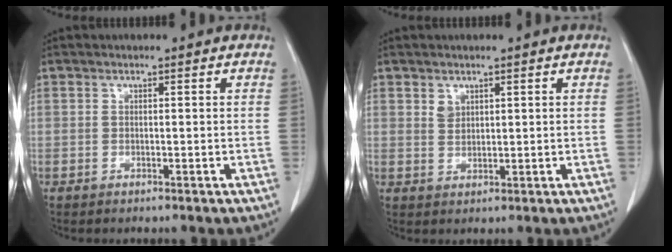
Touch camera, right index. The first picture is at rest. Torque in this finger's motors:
{"motor_torque": [0.00, 0.08, 0.00, 0.00]}